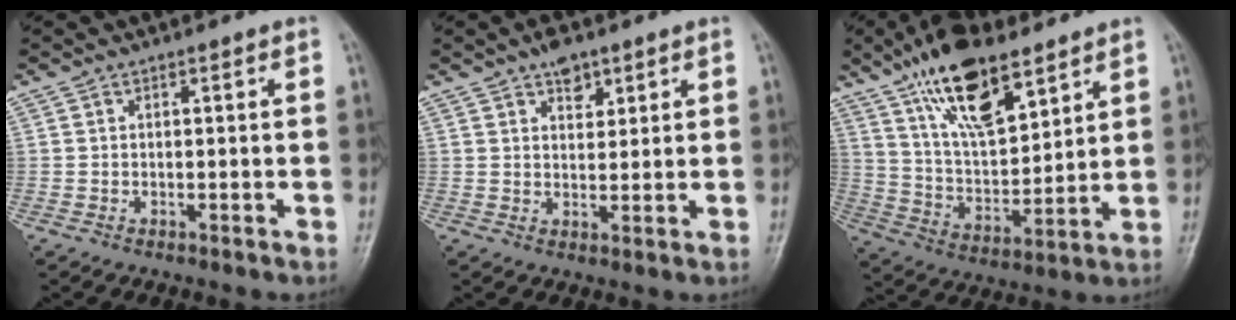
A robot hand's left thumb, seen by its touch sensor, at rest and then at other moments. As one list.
[{"total": 4.3, "force": [2.8, 2.3, 2.3], "torque": [-0.016, -0.015, 0.043]}, {"total": 17.3, "force": [11.0, 6.9, 11.5], "torque": [-0.172, -0.052, 0.206]}]